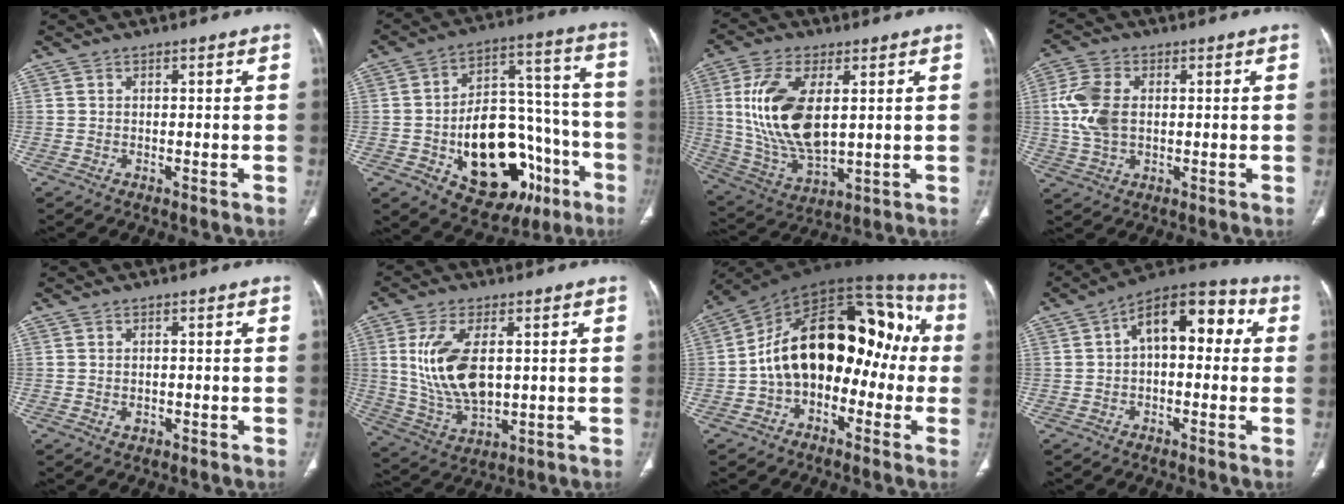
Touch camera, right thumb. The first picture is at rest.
{"total": 25.5, "force": [-9.1, 15.2, 18.4], "torque": [-0.239, 0.059, -0.115]}
{"total": 17.1, "force": [3.0, 8.6, 14.5], "torque": [-0.291, -0.016, 0.067]}
{"total": 8.9, "force": [0.7, 5.7, 6.8], "torque": [-0.153, 0.007, 0.018]}
{"total": 1.3, "force": [-0.2, 0.9, 0.9], "torque": [-0.014, 0.001, 0.001]}
{"total": 14.0, "force": [2.1, 7.4, 11.7], "torque": [-0.234, -0.012, 0.053]}
{"total": 22.7, "force": [-1.9, 14.2, 17.6], "torque": [-0.236, 0.076, -0.038]}
{"total": 13.3, "force": [2.1, 7.4, 10.9], "torque": [-0.127, 0.042, 0.020]}